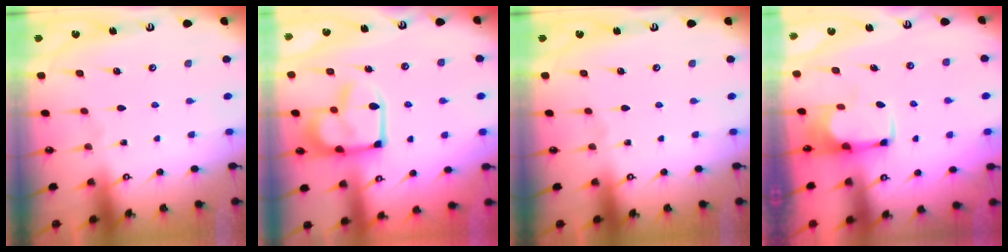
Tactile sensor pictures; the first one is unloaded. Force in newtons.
{"total": 7.7, "press": 7.6, "slide": 1.2}
{"total": 0.0}
{"total": 1.7, "press": 1.5, "slide": 0.8}